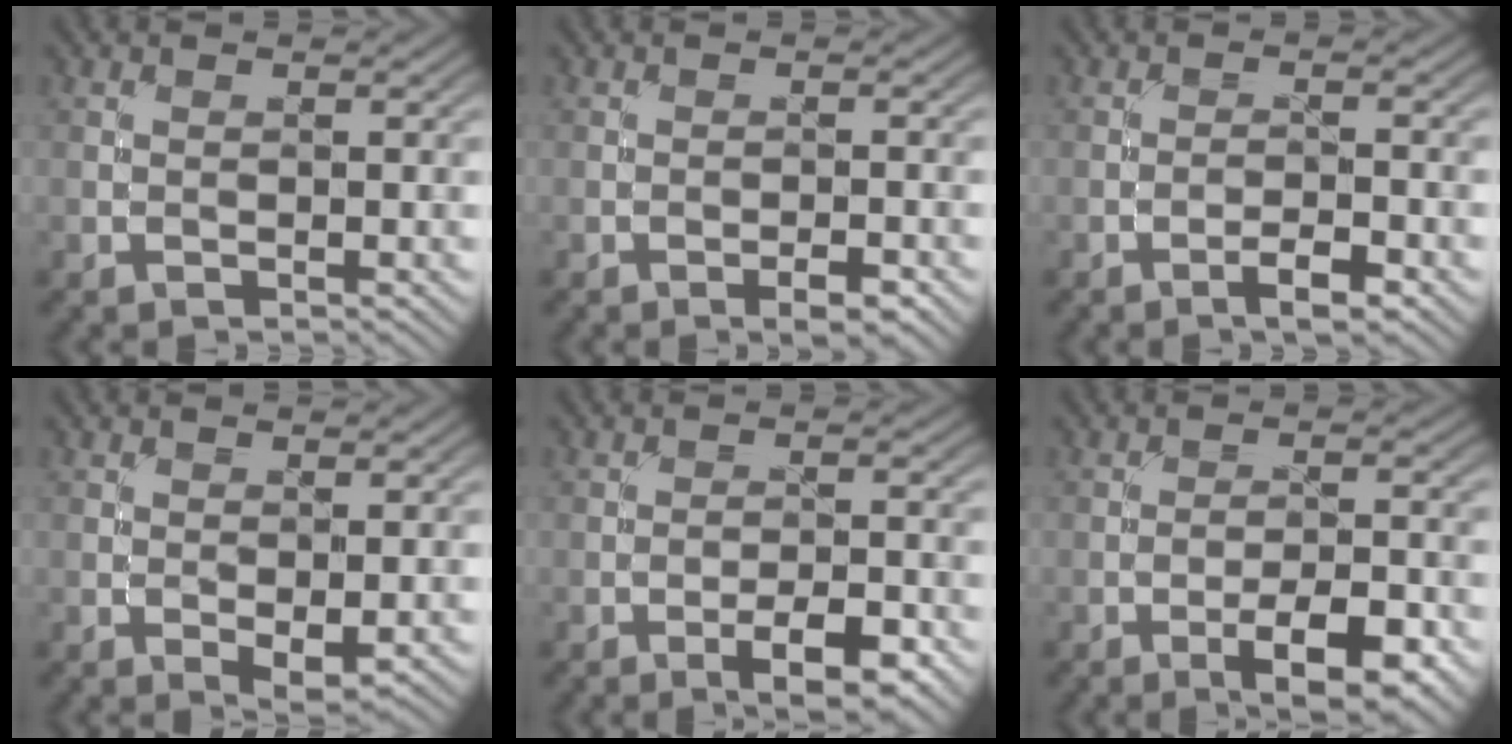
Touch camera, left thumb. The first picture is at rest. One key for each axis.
{"total": 2.4, "fx": -1.5, "fy": 0.7, "fz": 1.8, "tx": -0.029, "ty": 0.003, "tz": -0.023}
{"total": 3.0, "fx": -2.0, "fy": 0.6, "fz": 2.2, "tx": -0.042, "ty": 0.006, "tz": -0.037}
{"total": 2.6, "fx": -0.6, "fy": 1.2, "fz": 2.2, "tx": -0.034, "ty": -0.008, "tz": -0.004}
{"total": 5.3, "fx": -3.0, "fy": 1.6, "fz": 4.1, "tx": -0.064, "ty": 0.006, "tz": -0.041}
{"total": 6.8, "fx": -3.7, "fy": 2.0, "fz": 5.3, "tx": -0.081, "ty": 0.005, "tz": -0.053}